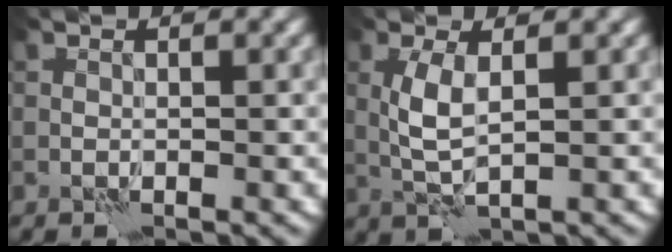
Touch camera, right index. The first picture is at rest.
{"total": 3.0, "force": [0.5, 0.8, 2.8], "torque": [-0.069, 0.002, 0.010]}